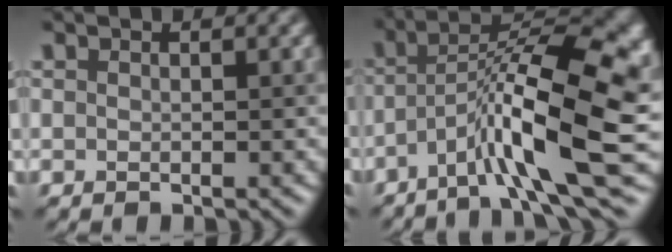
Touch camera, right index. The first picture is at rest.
{"total": 12.8, "force": [-4.1, 3.4, 11.6], "torque": [-0.187, 0.024, -0.062]}